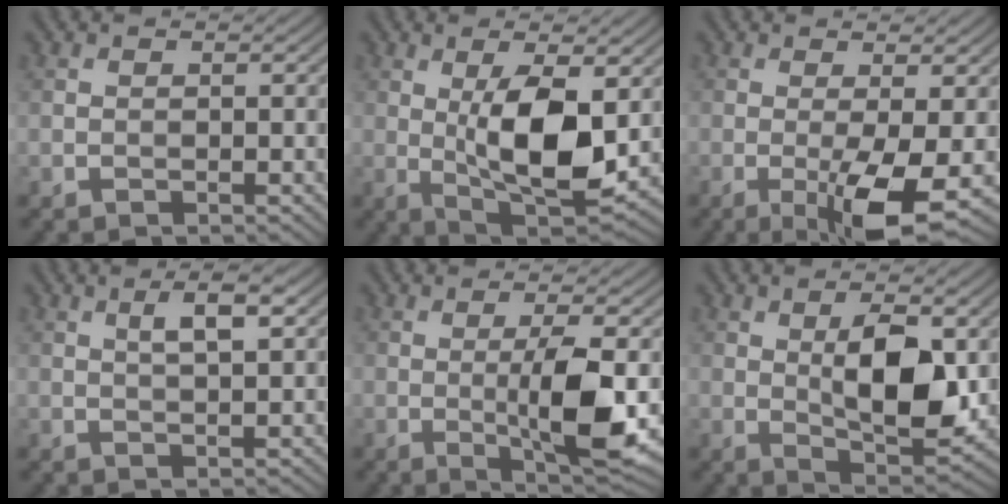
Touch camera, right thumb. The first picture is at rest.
{"total": 10.7, "force": [0.6, 4.2, 9.8], "torque": [-0.181, -0.010, 0.017]}
{"total": 7.0, "force": [-2.1, 1.1, 6.5], "torque": [-0.111, -0.001, -0.033]}
{"total": 3.5, "force": [1.4, 0.7, 3.1], "torque": [-0.055, 0.004, 0.025]}
{"total": 7.7, "force": [-0.7, 1.3, 7.6], "torque": [-0.134, 0.001, -0.008]}
{"total": 8.6, "force": [1.1, 3.5, 7.8], "torque": [-0.133, -0.004, 0.023]}